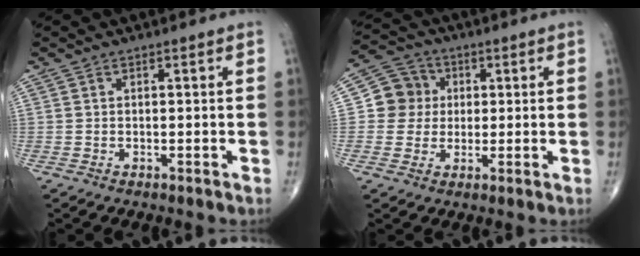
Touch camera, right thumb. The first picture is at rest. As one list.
[{"total": 7.5, "force": [0.8, 7.3, 1.7], "torque": [0.005, 0.010, 0.003]}]